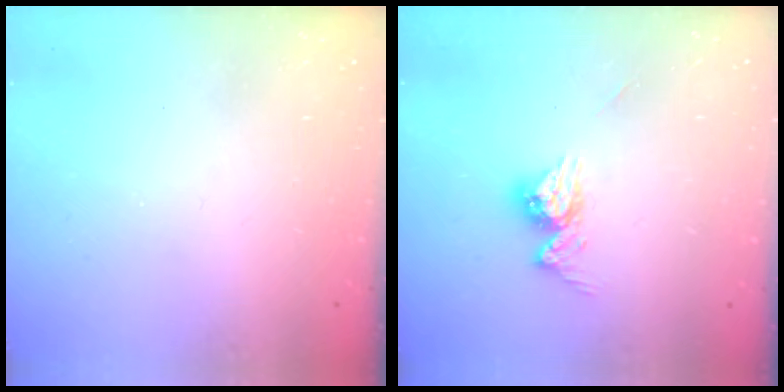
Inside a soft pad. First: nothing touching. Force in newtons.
{"total": 9.4, "press": 9.4, "slide": 0.8}